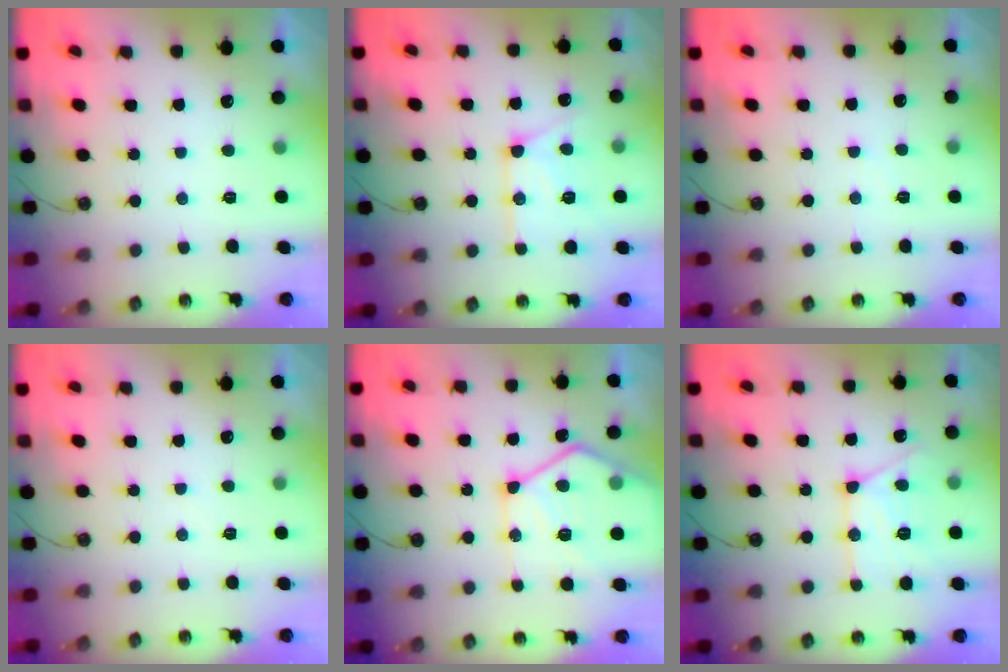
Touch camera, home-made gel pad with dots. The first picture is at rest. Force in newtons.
{"total": 13.6, "press": 13.5, "slide": 1.4}
{"total": 3.3, "press": 3.2, "slide": 0.6}
{"total": 3.6, "press": 3.6, "slide": 0.6}
{"total": 17.8, "press": 17.6, "slide": 2.2}
{"total": 14.6, "press": 14.5, "slide": 1.4}